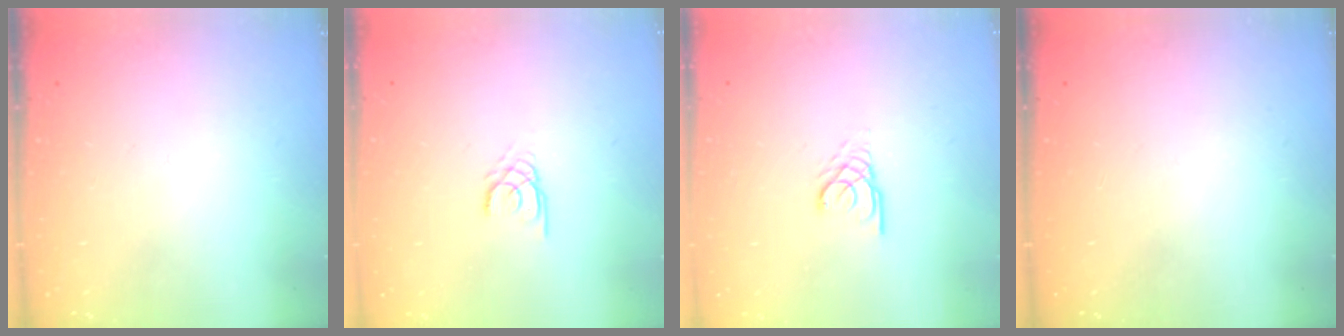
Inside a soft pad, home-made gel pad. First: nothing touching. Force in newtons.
{"total": 2.4, "press": 2.4, "slide": 0.1}
{"total": 2.6, "press": 2.6, "slide": 0.1}
{"total": 0.0}